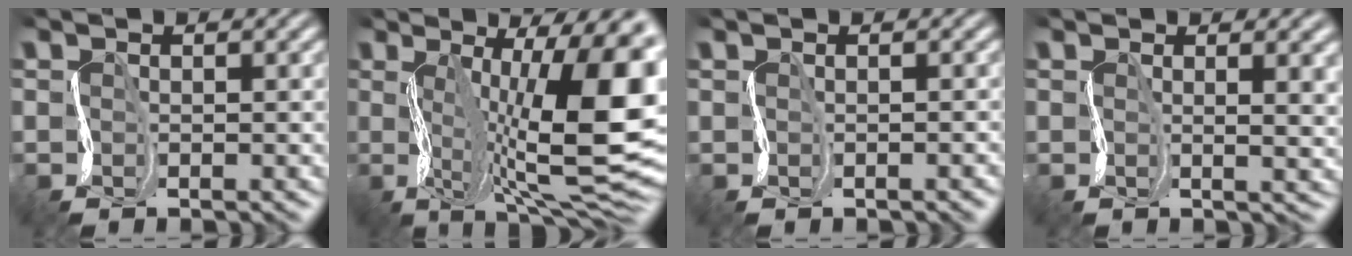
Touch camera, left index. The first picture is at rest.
{"total": 15.9, "force": [0.8, 5.2, 15.0], "torque": [-0.189, 0.006, 0.023]}
{"total": 1.5, "force": [-0.3, 0.8, 1.2], "torque": [0.006, 0.007, 0.003]}
{"total": 4.5, "force": [1.0, 2.1, 3.9], "torque": [-0.019, 0.005, 0.016]}